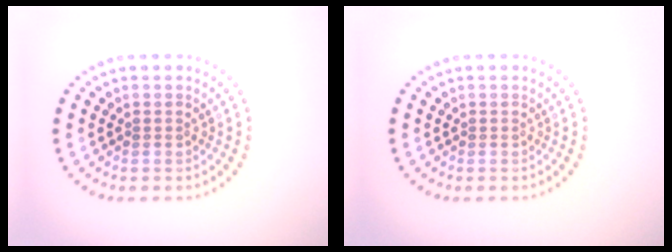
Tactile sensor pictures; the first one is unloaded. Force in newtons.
{"total": 0.0}